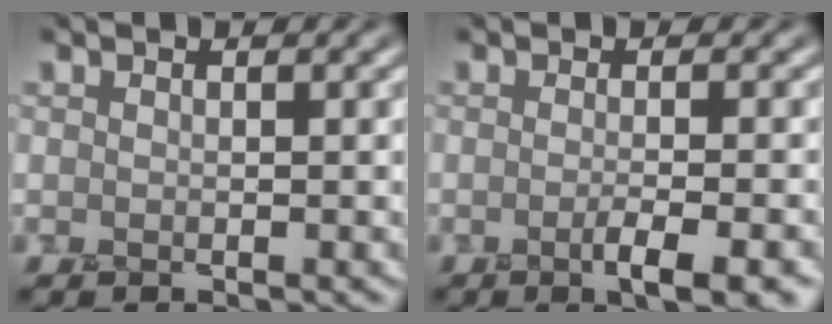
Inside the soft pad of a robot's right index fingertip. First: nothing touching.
{"total": 3.9, "force": [-1.4, 1.1, 3.5], "torque": [-0.046, -0.002, -0.024]}